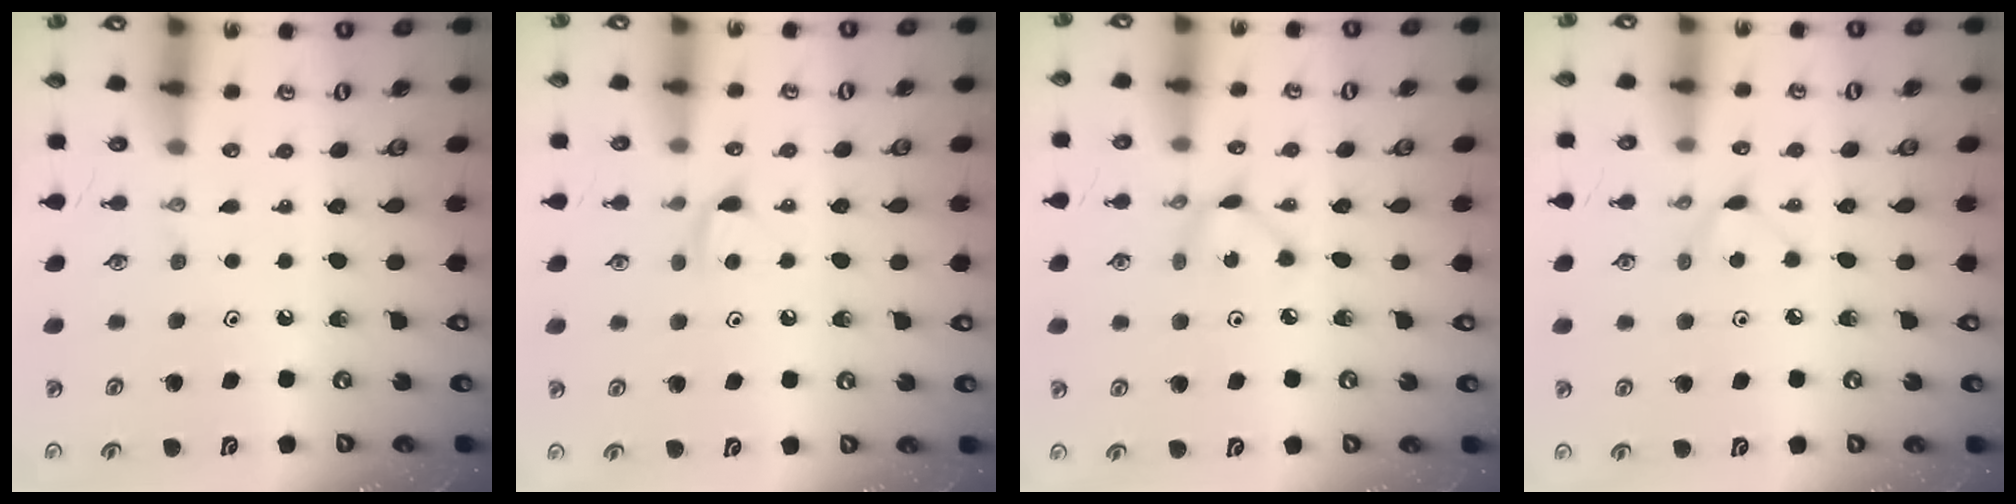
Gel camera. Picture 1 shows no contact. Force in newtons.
{"total": 6.0, "press": 6.0, "slide": 0.7}
{"total": 2.4, "press": 2.4, "slide": 0.1}
{"total": 4.1, "press": 4.0, "slide": 0.6}